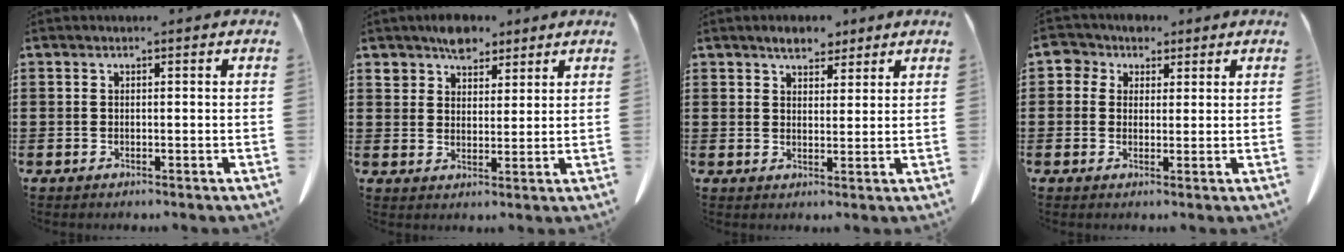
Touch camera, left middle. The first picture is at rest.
{"total": 5.4, "force": [4.4, 3.0, 1.1], "torque": [-0.031, 0.001, 0.084]}
{"total": 3.9, "force": [3.4, 1.7, 1.1], "torque": [-0.023, 0.000, 0.061]}
{"total": 3.6, "force": [1.9, 2.9, 0.9], "torque": [-0.026, 0.007, 0.031]}